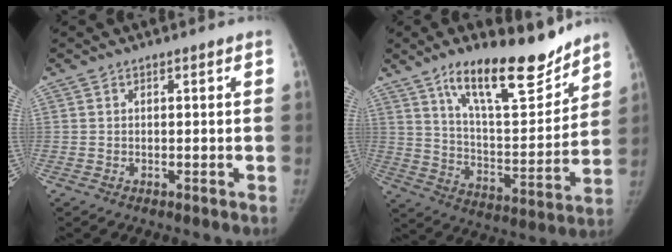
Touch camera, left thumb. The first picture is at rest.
{"total": 19.6, "force": [14.1, 6.3, 12.0], "torque": [-0.145, -0.087, 0.234]}